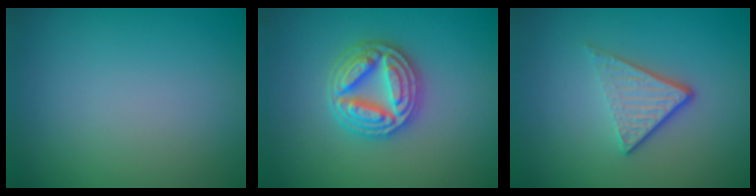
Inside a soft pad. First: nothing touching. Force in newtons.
{"total": 5.0, "press": 4.9, "slide": 0.9}
{"total": 3.6, "press": 2.4, "slide": 2.7}